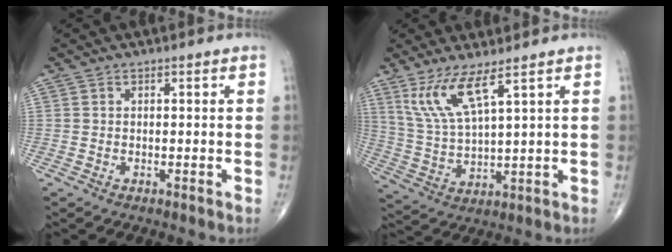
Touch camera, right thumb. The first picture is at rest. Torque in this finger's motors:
{"motor_torque": [-0.83, 1.06, 0.71, 0.94, 0.18]}